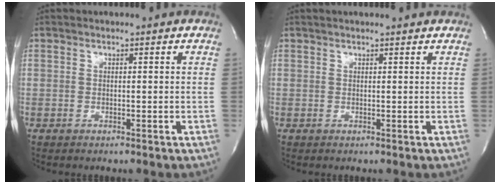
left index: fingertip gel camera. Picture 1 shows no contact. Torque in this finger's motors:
{"motor_torque": [0.63, -0.74, 0.32, 0.05]}